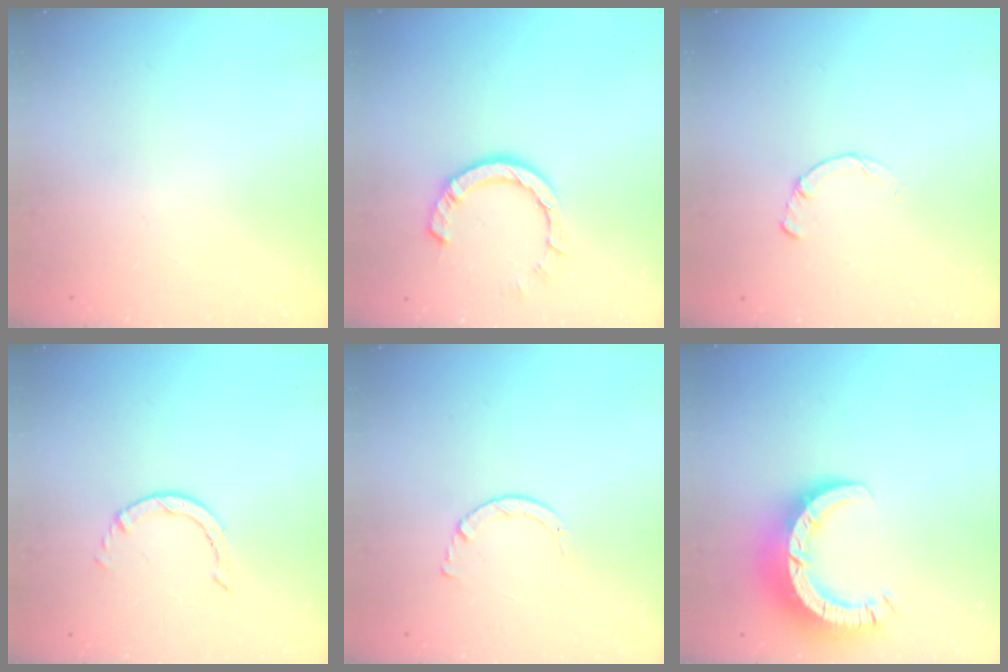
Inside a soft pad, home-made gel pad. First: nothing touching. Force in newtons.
{"total": 9.0, "press": 8.9, "slide": 1.2}
{"total": 2.2, "press": 2.2, "slide": 0.3}
{"total": 0.6, "press": 0.6, "slide": 0.1}
{"total": 2.7, "press": 2.7, "slide": 0.3}
{"total": 10.6, "press": 10.5, "slide": 1.0}